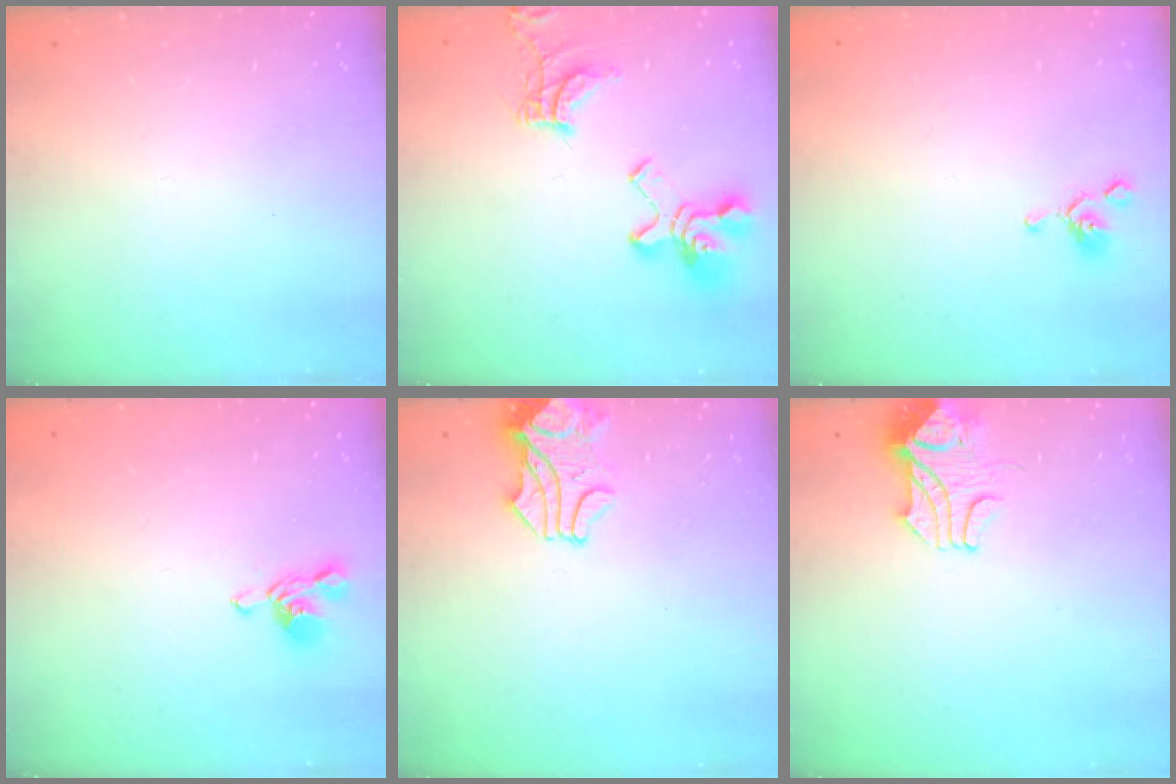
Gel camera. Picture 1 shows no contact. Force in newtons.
{"total": 12.4, "press": 12.2, "slide": 2.1}
{"total": 0.0}
{"total": 4.0, "press": 4.0, "slide": 0.4}
{"total": 0.9, "press": 0.7, "slide": 0.7}
{"total": 2.0, "press": 1.9, "slide": 0.8}